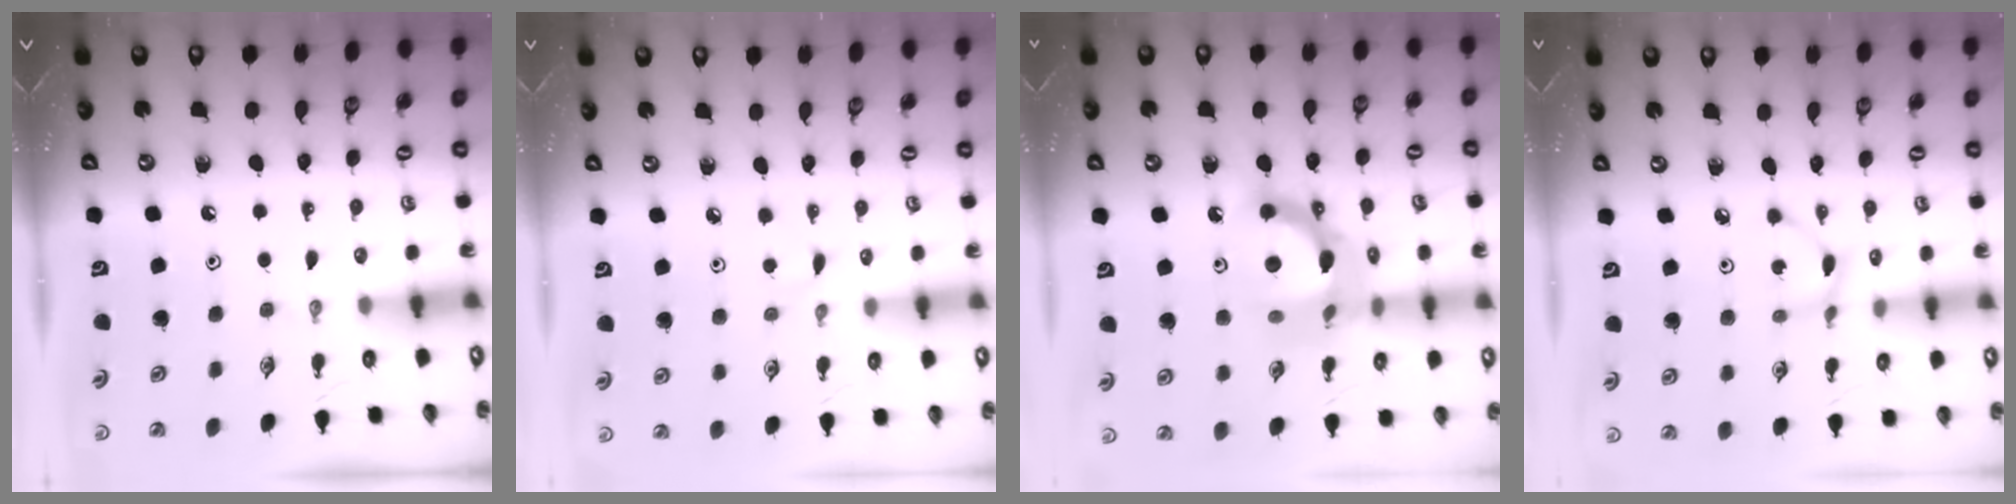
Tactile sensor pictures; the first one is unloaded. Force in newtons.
{"total": 2.9, "press": 2.9, "slide": 0.3}
{"total": 14.7, "press": 14.6, "slide": 1.4}
{"total": 2.9, "press": 2.9, "slide": 0.1}